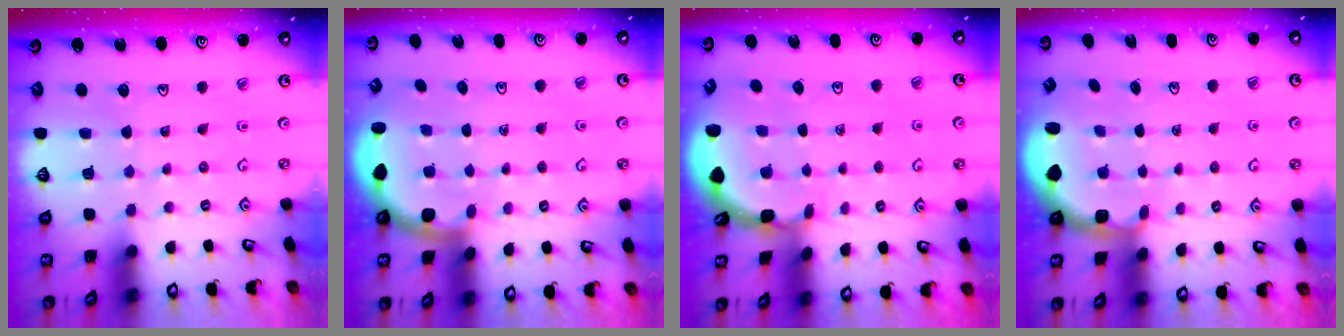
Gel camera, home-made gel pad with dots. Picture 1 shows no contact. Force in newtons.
{"total": 2.6, "press": 2.6, "slide": 0.3}
{"total": 1.8, "press": 1.8, "slide": 0.1}
{"total": 2.5, "press": 1.3, "slide": 2.1}